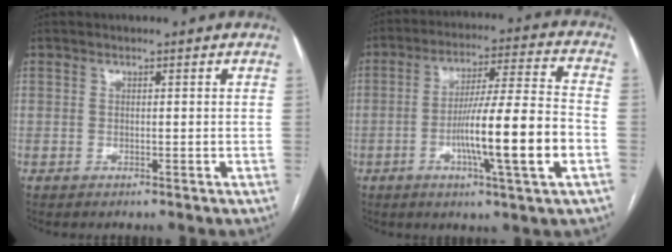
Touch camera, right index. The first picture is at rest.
{"total": 14.9, "force": [-4.1, -0.2, 14.3], "torque": [-0.242, -0.002, -0.070]}